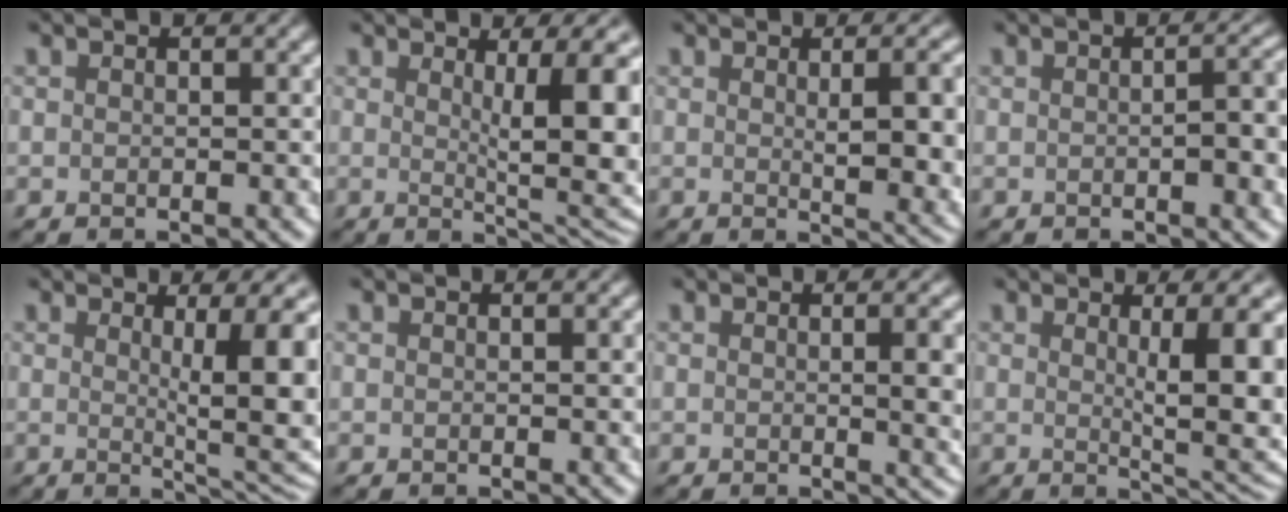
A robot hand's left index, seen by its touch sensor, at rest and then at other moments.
{"total": 8.7, "force": [1.6, 2.1, 8.3], "torque": [-0.102, -0.009, 0.026]}
{"total": 8.4, "force": [0.6, 2.9, 7.8], "torque": [-0.078, 0.000, 0.014]}
{"total": 4.6, "force": [-0.2, 1.5, 4.4], "torque": [-0.045, 0.003, 0.001]}
{"total": 8.7, "force": [1.3, 2.1, 8.3], "torque": [-0.099, -0.007, 0.021]}
{"total": 0.8, "force": [0.1, 0.2, 0.7], "torque": [-0.007, 0.003, 0.000]}
{"total": 5.5, "force": [0.3, 1.9, 5.2], "torque": [-0.044, 0.002, 0.006]}
{"total": 7.9, "force": [1.1, 2.1, 7.5], "torque": [-0.091, -0.009, 0.021]}